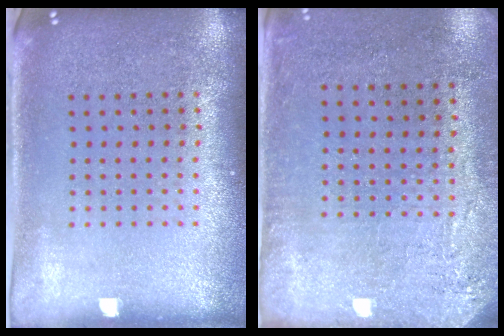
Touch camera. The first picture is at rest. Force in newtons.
{"total": 2.8, "press": 2.3, "slide": 1.6}